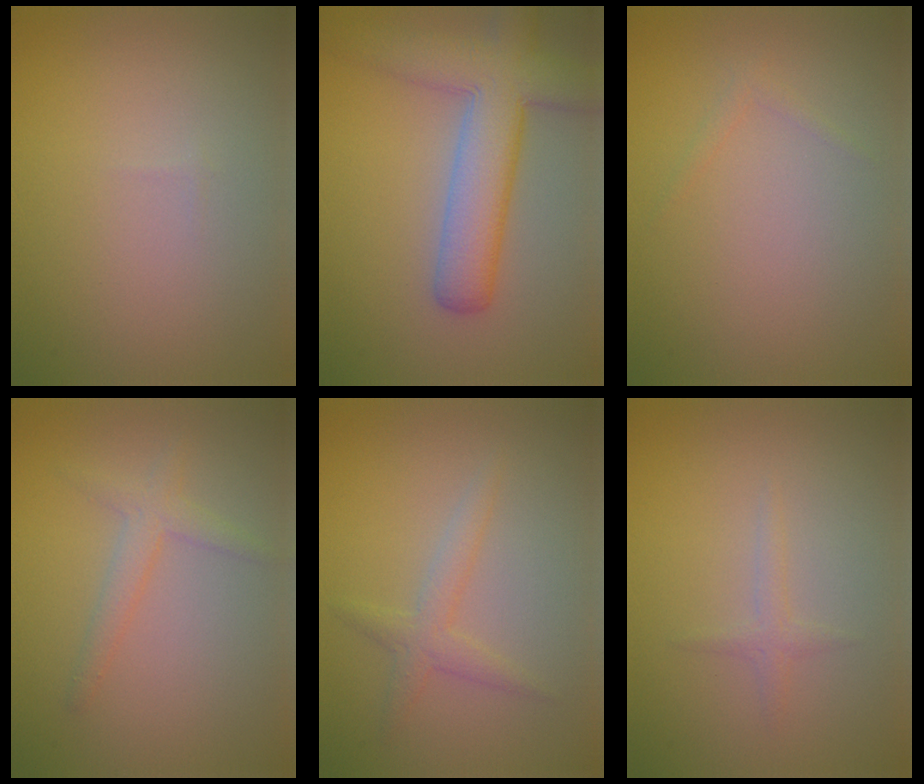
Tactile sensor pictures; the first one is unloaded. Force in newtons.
{"total": 7.6, "press": 7.6, "slide": 0.5}
{"total": 0.7, "press": 0.7, "slide": 0.1}
{"total": 2.0, "press": 2.0, "slide": 0.1}
{"total": 1.9, "press": 1.9, "slide": 0.1}
{"total": 1.0, "press": 1.0, "slide": 0.1}